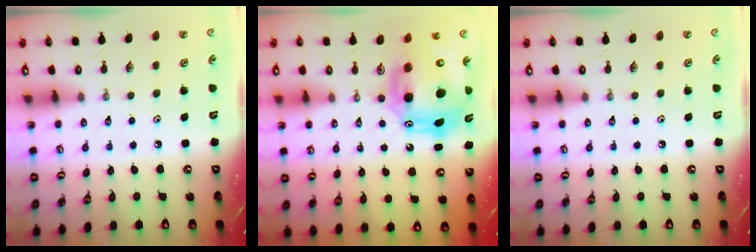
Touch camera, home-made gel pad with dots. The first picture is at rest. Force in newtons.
{"total": 14.4, "press": 14.3, "slide": 1.6}
{"total": 0.0}